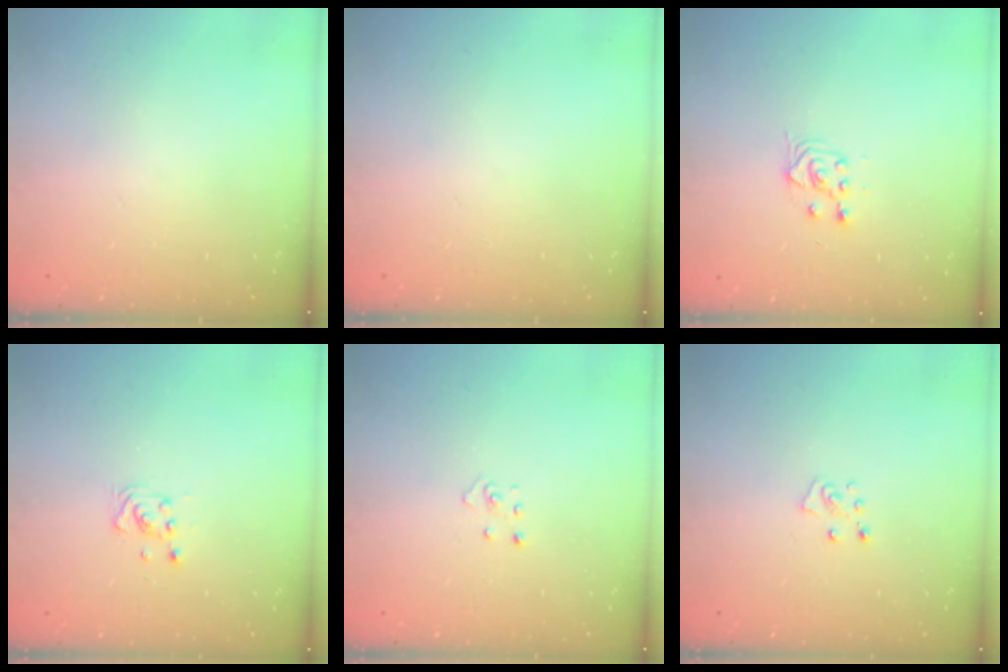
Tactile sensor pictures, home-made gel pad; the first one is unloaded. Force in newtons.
{"total": 0.0}
{"total": 3.0, "press": 2.6, "slide": 1.3}
{"total": 4.4, "press": 4.2, "slide": 1.1}
{"total": 2.9, "press": 2.9, "slide": 0.2}
{"total": 4.7, "press": 4.7, "slide": 0.5}